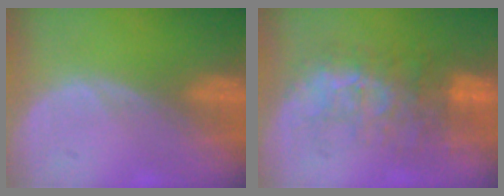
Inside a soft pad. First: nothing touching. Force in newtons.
{"total": 9.8, "press": 8.3, "slide": 5.1}